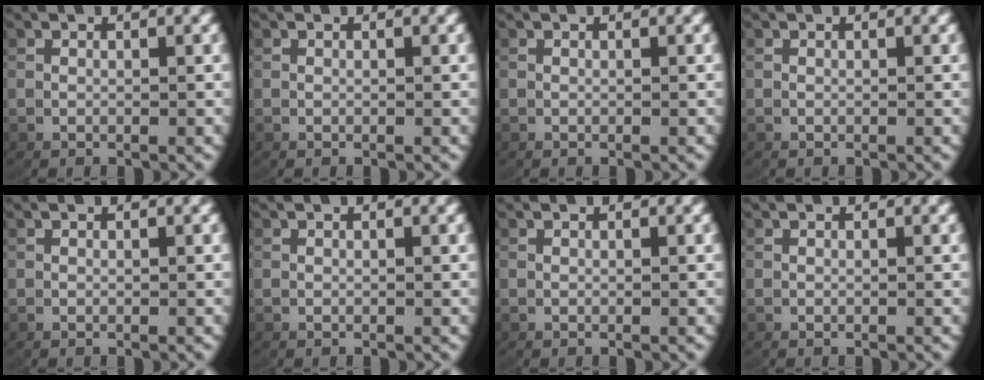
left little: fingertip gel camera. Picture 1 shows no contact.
{"total": 0.0}
{"total": 0.0}
{"total": 0.0}
{"total": 0.0}
{"total": 0.0}
{"total": 0.0}
{"total": 0.0}